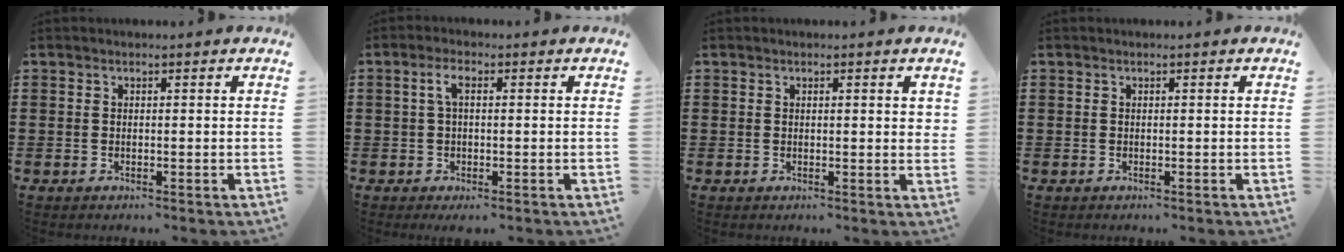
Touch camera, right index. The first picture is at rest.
{"total": 2.7, "force": [0.2, 0.7, 2.6], "torque": [-0.057, 0.005, -0.001]}
{"total": 1.2, "force": [0.3, 0.1, 1.1], "torque": [-0.023, 0.002, 0.006]}
{"total": 0.0}